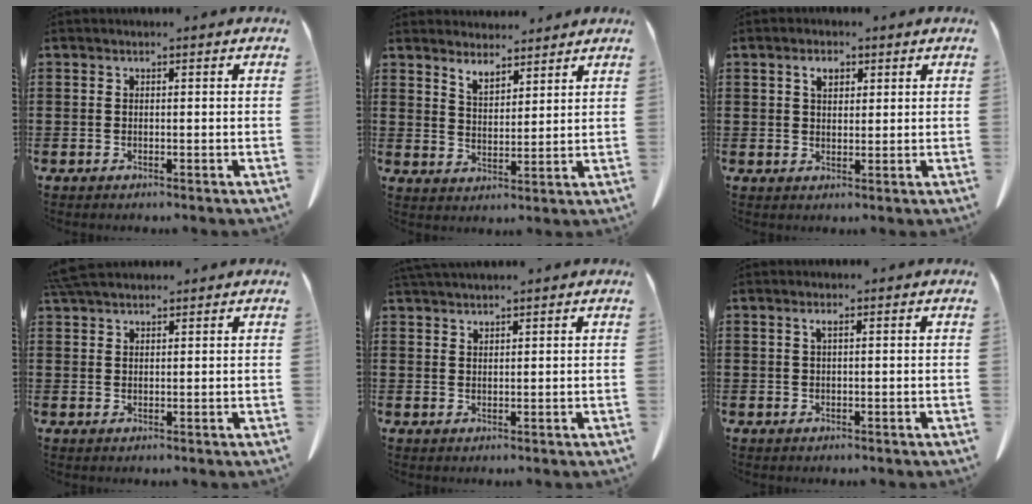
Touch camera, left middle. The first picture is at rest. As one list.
[{"total": 4.5, "force": [4.3, 1.3, 0.6], "torque": [-0.025, -0.015, 0.082]}, {"total": 2.9, "force": [1.5, 1.5, 1.9], "torque": [-0.027, -0.001, 0.025]}, {"total": 3.4, "force": [3.0, 0.8, 1.3], "torque": [-0.035, -0.002, 0.060]}, {"total": 1.7, "force": [1.7, 0.0, 0.3], "torque": [-0.010, -0.002, 0.034]}, {"total": 1.1, "force": [0.4, 0.1, 1.0], "torque": [-0.021, 0.000, 0.008]}]